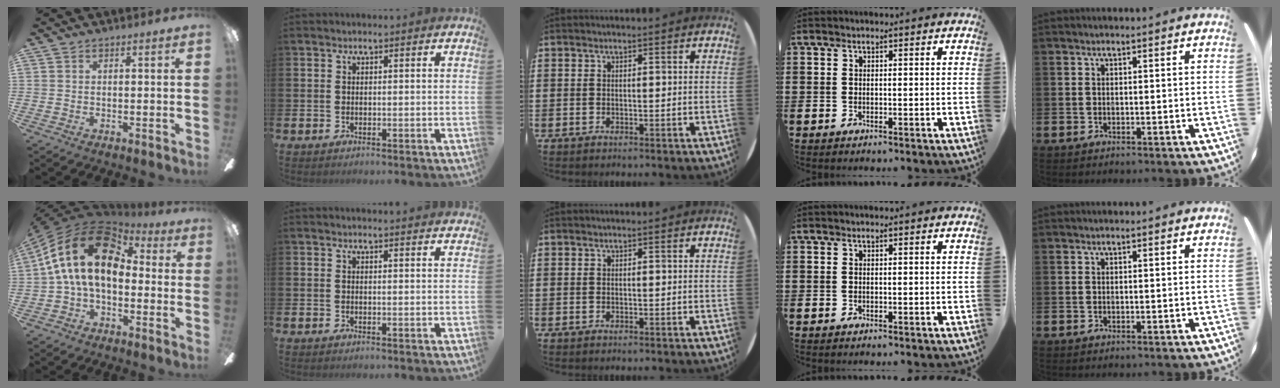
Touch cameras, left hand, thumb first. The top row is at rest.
{"thumb": {"total": 20.1, "force": [4.1, 12.1, 15.5], "torque": [-0.311, 0.008, 0.071]}, "index": {"total": 1.2, "force": [1.2, -0.1, -0.1], "torque": [0.010, -0.010, 0.020]}}